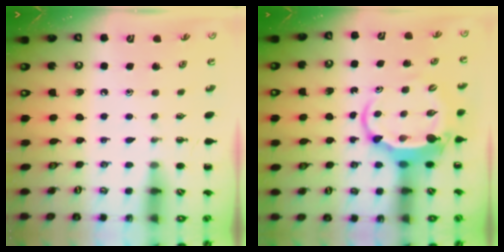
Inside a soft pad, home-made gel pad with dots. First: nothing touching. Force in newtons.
{"total": 6.2, "press": 6.1, "slide": 1.1}